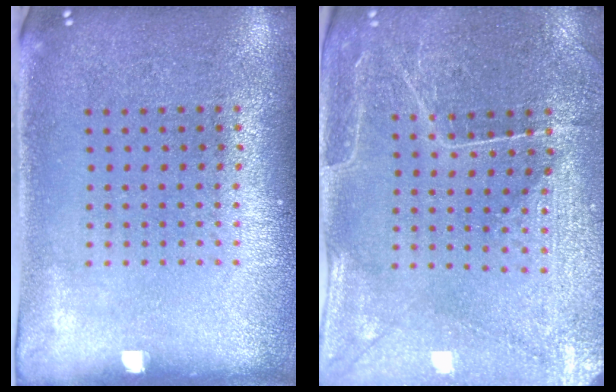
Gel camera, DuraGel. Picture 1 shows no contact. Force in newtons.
{"total": 1.1, "press": 1.0, "slide": 0.4}